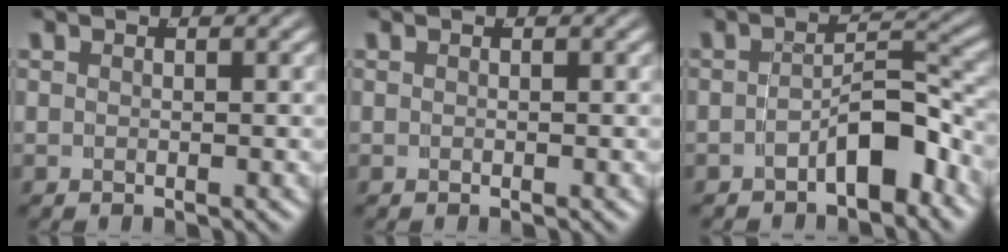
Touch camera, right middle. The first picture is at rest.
{"total": 0.0}
{"total": 4.0, "force": [-2.7, 1.2, 2.7], "torque": [-0.033, -0.003, -0.040]}